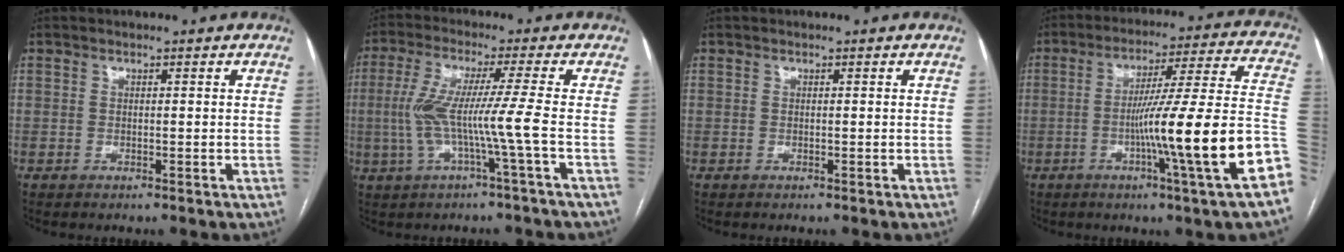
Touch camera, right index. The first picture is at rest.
{"total": 8.4, "force": [-1.6, -1.5, 8.1], "torque": [-0.175, 0.004, -0.031]}
{"total": 0.0}
{"total": 20.0, "force": [-6.3, -1.5, 18.9], "torque": [-0.220, 0.008, -0.098]}